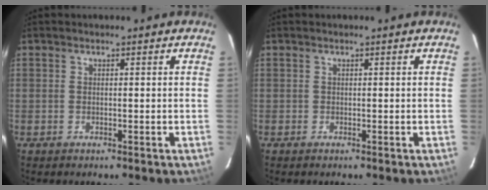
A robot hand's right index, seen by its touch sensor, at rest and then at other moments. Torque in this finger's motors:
{"motor_torque": [-0.01, 0.03, -0.03, 0.01]}